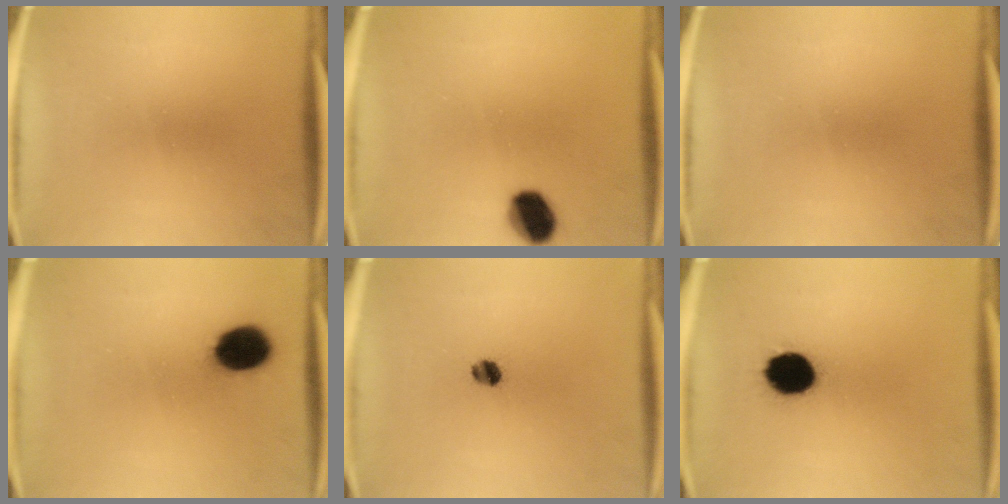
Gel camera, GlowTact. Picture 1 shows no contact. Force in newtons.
{"total": 8.1}
{"total": 0.0}
{"total": 10.5}
{"total": 3.0}
{"total": 11.7}